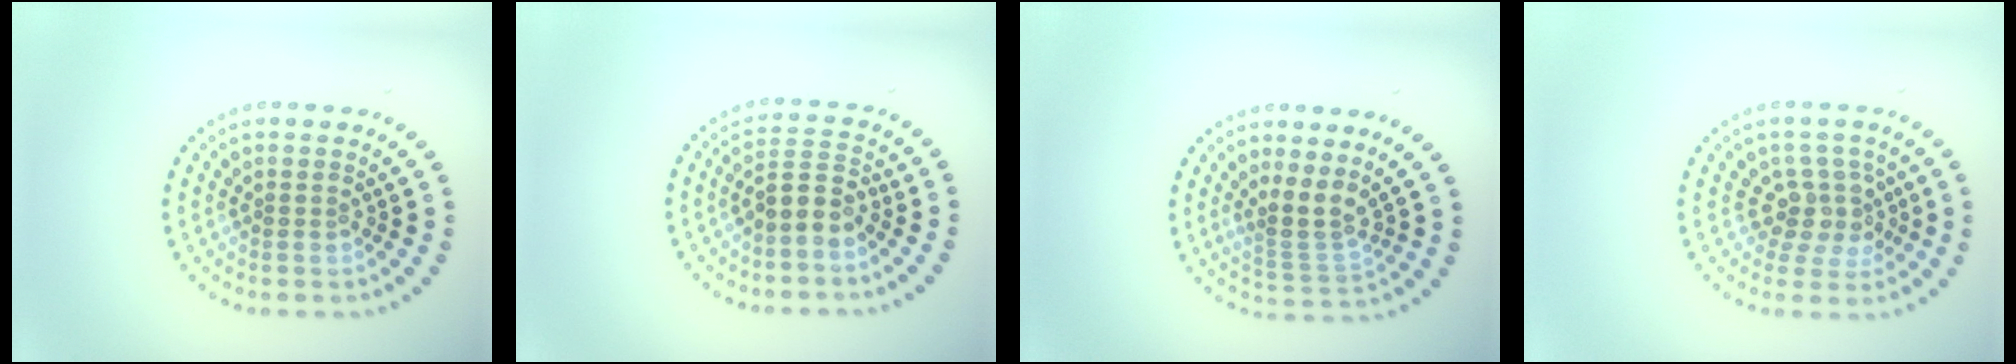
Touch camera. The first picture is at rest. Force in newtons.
{"total": 2.9, "press": 2.7, "slide": 1.2}
{"total": 2.8, "press": 2.0, "slide": 2.0}
{"total": 3.4, "press": 2.6, "slide": 2.2}